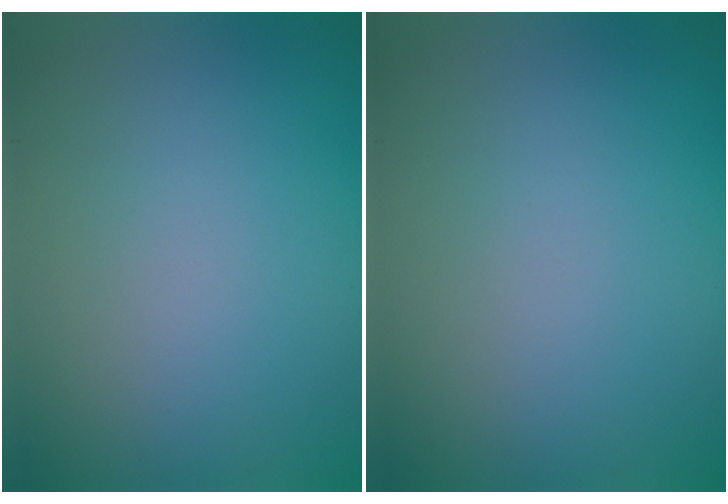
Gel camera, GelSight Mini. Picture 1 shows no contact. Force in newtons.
{"total": 0.0}